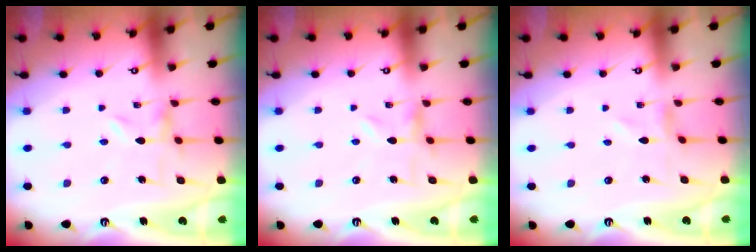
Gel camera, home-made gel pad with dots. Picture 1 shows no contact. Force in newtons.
{"total": 2.3, "press": 2.3, "slide": 0.4}
{"total": 1.2, "press": 1.2, "slide": 0.2}